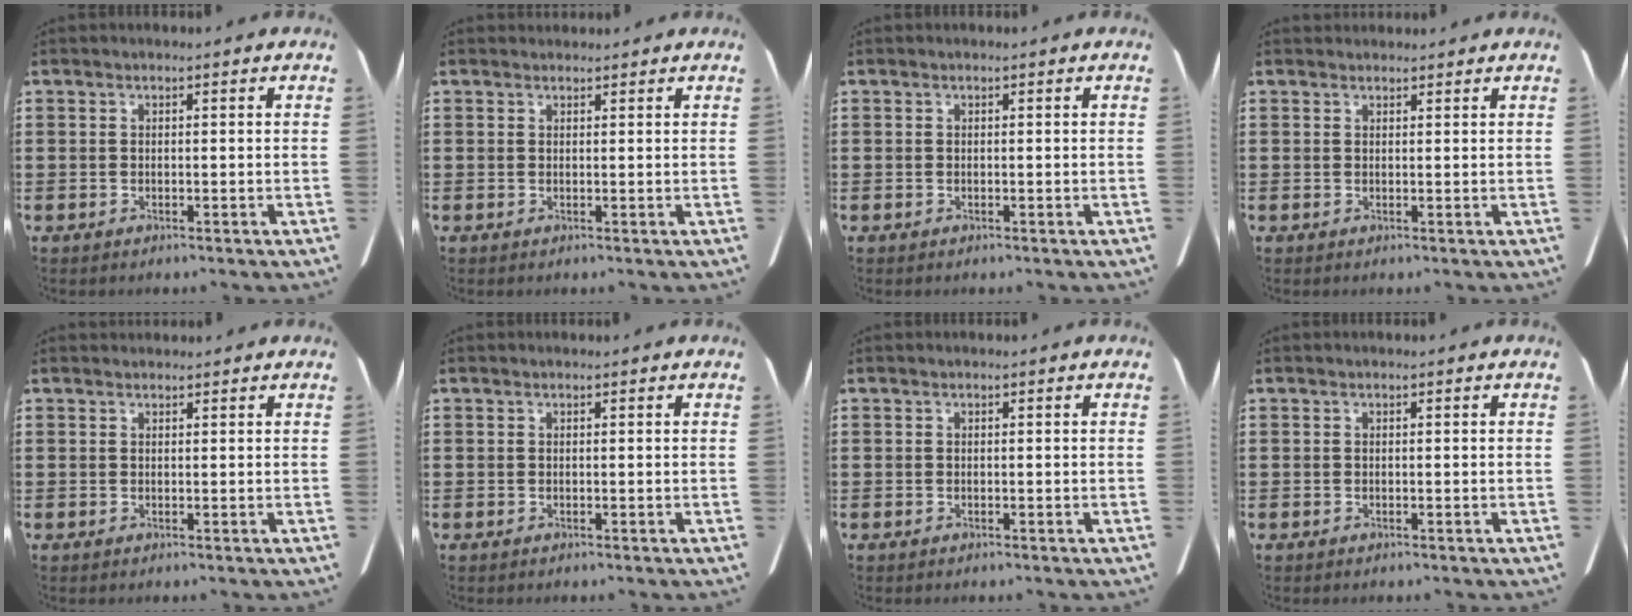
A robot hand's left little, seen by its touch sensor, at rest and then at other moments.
{"total": 0.9, "force": [0.9, 0.2, 0.0], "torque": [0.007, -0.001, 0.014]}
{"total": 0.0}
{"total": 1.1, "force": [1.1, 0.3, 0.0], "torque": [0.007, 0.000, 0.019]}
{"total": 0.9, "force": [0.8, 0.2, 0.0], "torque": [0.007, -0.001, 0.014]}
{"total": 0.0}
{"total": 0.0}
{"total": 0.0}